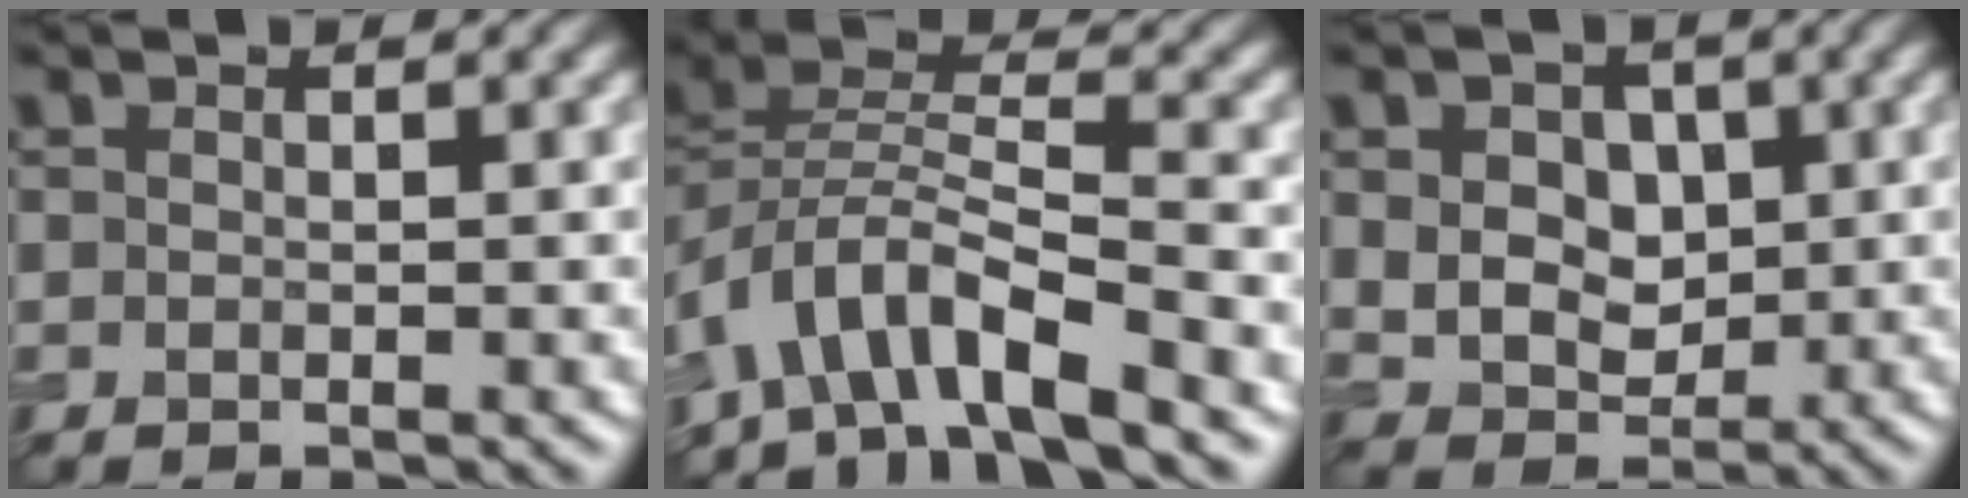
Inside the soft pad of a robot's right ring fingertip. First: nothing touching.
{"total": 7.4, "force": [-5.0, 2.8, 4.6], "torque": [-0.072, 0.006, -0.103]}
{"total": 5.8, "force": [1.3, 4.5, 3.5], "torque": [-0.055, 0.009, 0.010]}